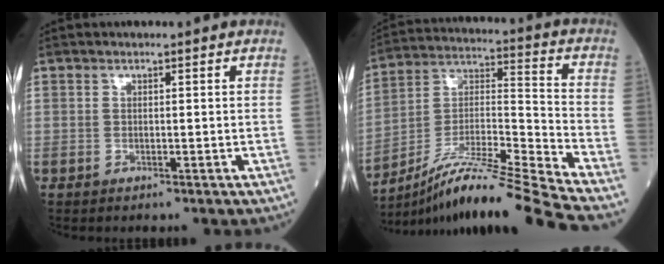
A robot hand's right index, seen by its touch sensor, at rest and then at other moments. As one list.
[{"total": 19.2, "force": [-16.2, -2.5, 10.0], "torque": [-0.192, -0.005, -0.293]}]